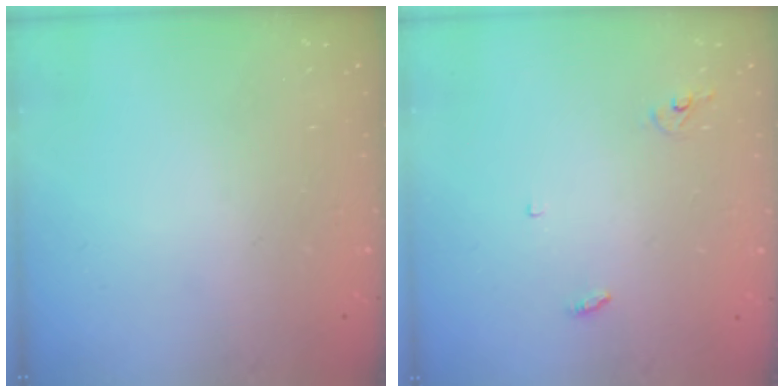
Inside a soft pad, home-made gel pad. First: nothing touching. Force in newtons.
{"total": 2.9, "press": 2.9, "slide": 0.2}